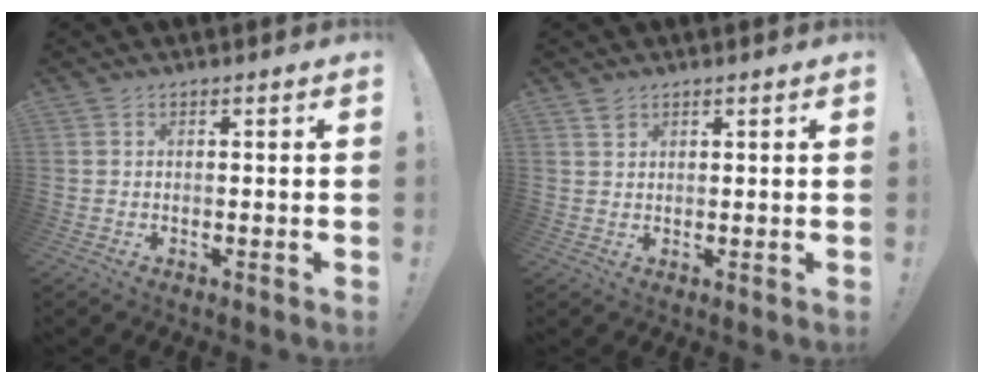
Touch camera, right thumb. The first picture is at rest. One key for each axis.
{"total": 1.9, "fx": 1.4, "fy": 1.2, "fz": 0.5, "tx": 0.003, "ty": -0.008, "tz": 0.025}